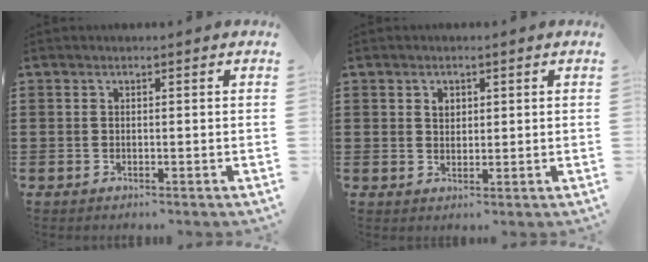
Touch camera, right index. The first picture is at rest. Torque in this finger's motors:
{"motor_torque": [0.24, -0.23, 0.15, 0.02]}